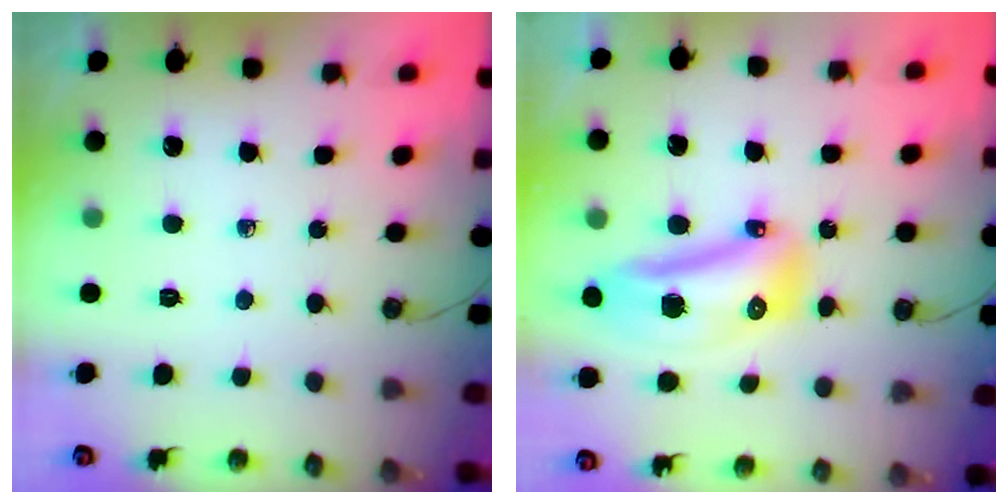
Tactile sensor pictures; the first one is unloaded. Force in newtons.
{"total": 13.5, "press": 13.4, "slide": 2.3}